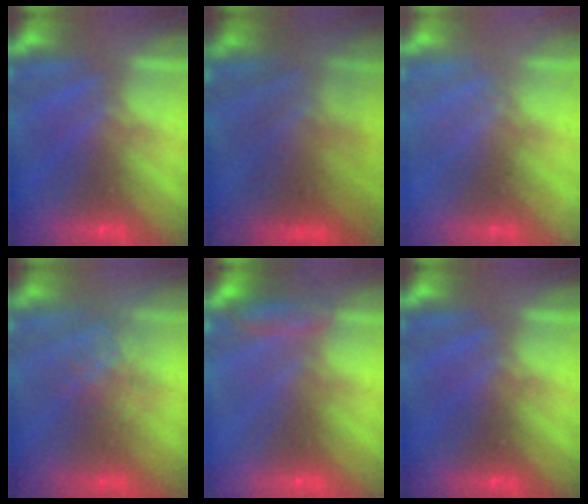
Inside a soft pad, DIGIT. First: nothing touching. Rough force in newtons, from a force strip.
{"total": 4.5}
{"total": 2.2}
{"total": 3.8}
{"total": 2.5}
{"total": 0.0}